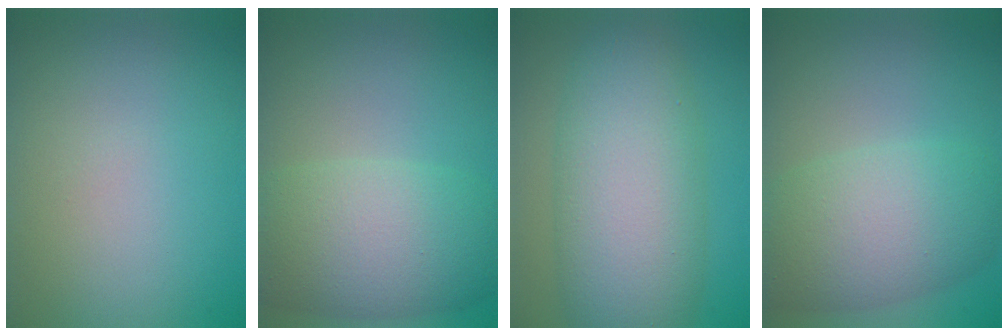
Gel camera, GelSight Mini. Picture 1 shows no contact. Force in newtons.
{"total": 8.1, "press": 8.1, "slide": 0.5}
{"total": 10.0, "press": 10.0, "slide": 0.2}
{"total": 7.6, "press": 7.6, "slide": 0.3}